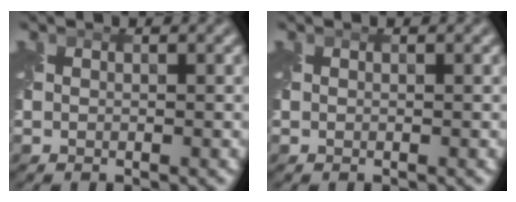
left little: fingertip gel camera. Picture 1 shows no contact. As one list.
[{"total": 0.0}]